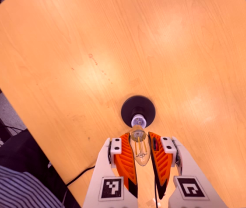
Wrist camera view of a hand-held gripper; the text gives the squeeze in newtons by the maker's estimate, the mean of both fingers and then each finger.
{"total": 23.0, "left": 26.6, "right": 19.4}